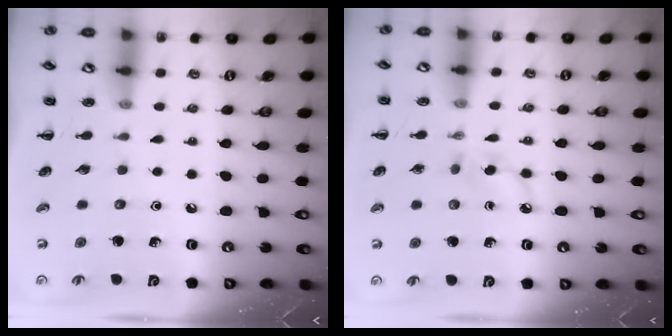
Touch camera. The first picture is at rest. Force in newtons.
{"total": 5.1, "press": 4.9, "slide": 1.3}